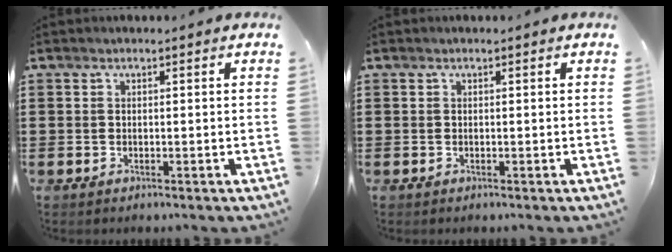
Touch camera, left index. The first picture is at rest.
{"total": 0.0}